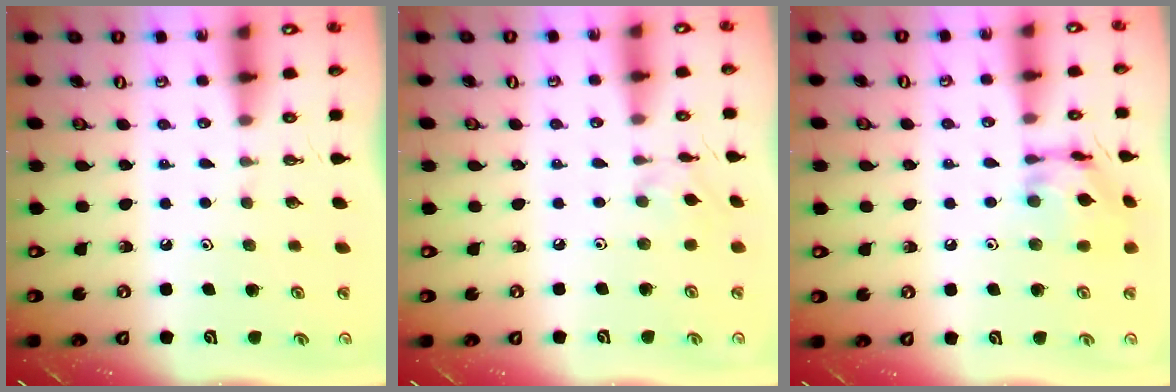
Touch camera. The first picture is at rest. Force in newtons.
{"total": 1.6, "press": 1.6, "slide": 0.2}
{"total": 13.1, "press": 13.0, "slide": 1.0}